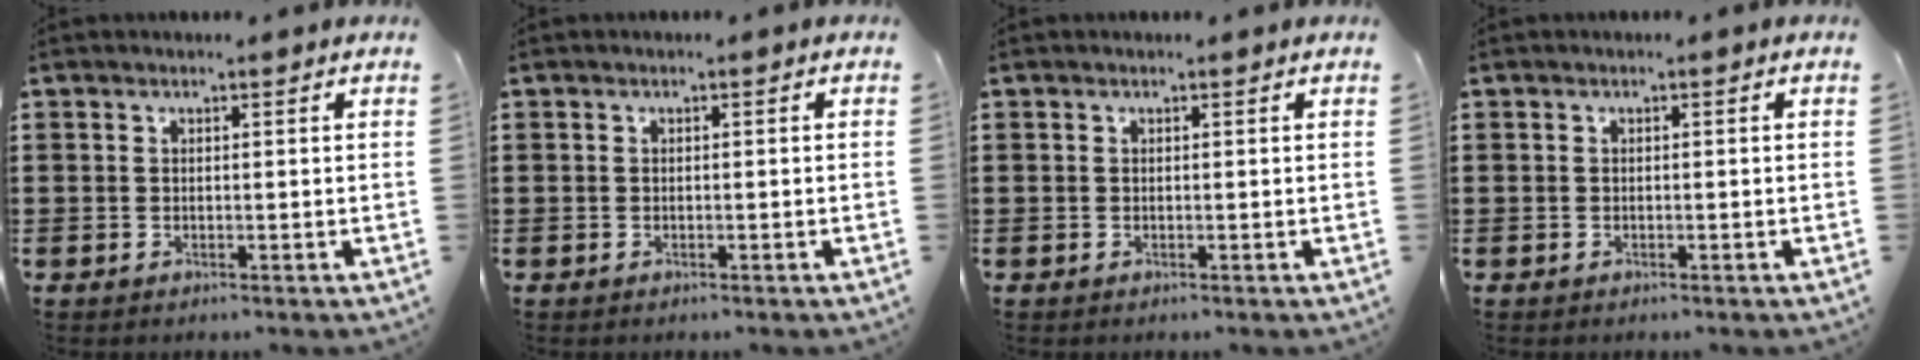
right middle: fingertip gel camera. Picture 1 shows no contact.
{"total": 0.0}
{"total": 0.0}
{"total": 0.0}